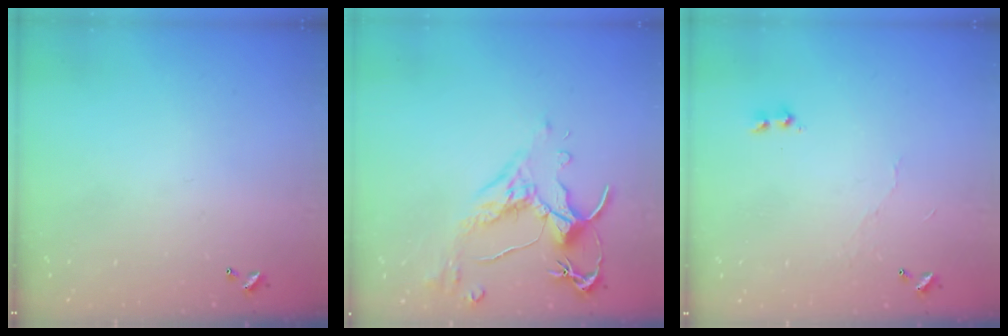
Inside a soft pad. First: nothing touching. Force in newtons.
{"total": 2.5, "press": 2.1, "slide": 1.3}
{"total": 6.0, "press": 6.0, "slide": 0.6}